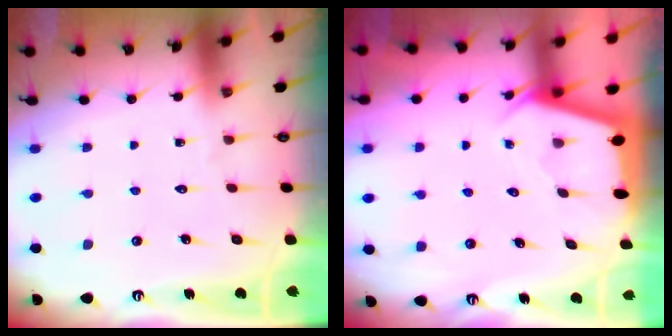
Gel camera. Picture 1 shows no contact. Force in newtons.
{"total": 2.3, "press": 2.3, "slide": 0.3}